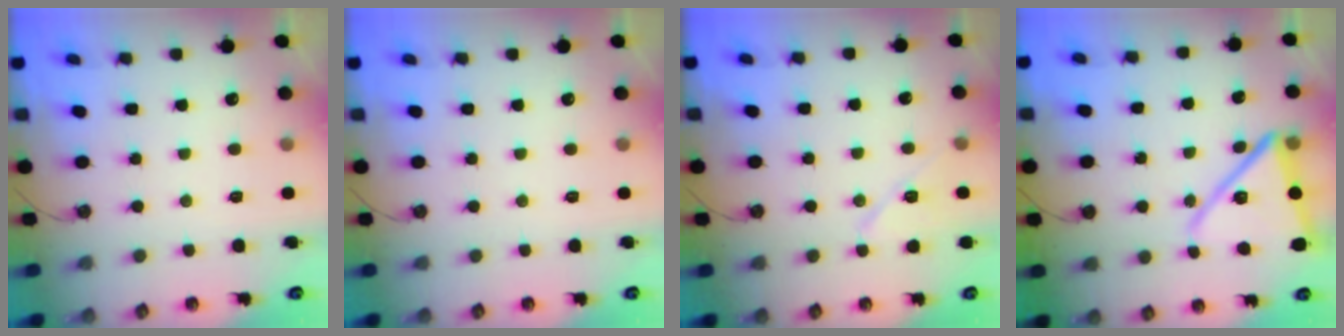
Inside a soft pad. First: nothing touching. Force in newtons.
{"total": 0.0}
{"total": 8.3, "press": 8.2, "slide": 1.4}
{"total": 15.2, "press": 15.2, "slide": 1.1}